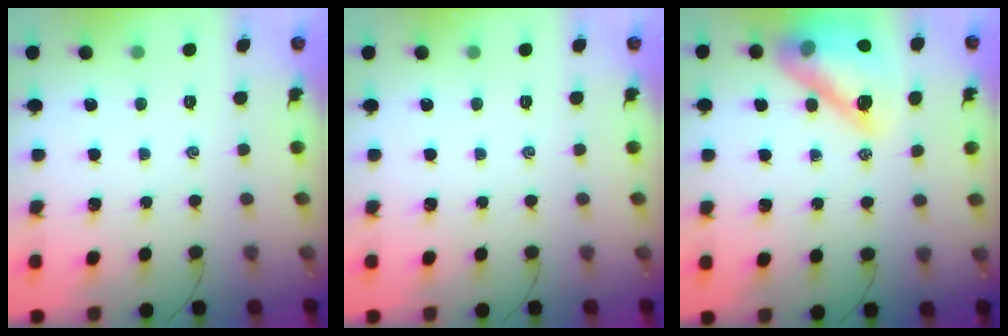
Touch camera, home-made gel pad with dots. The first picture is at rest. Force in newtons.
{"total": 0.0}
{"total": 17.7, "press": 17.1, "slide": 4.4}